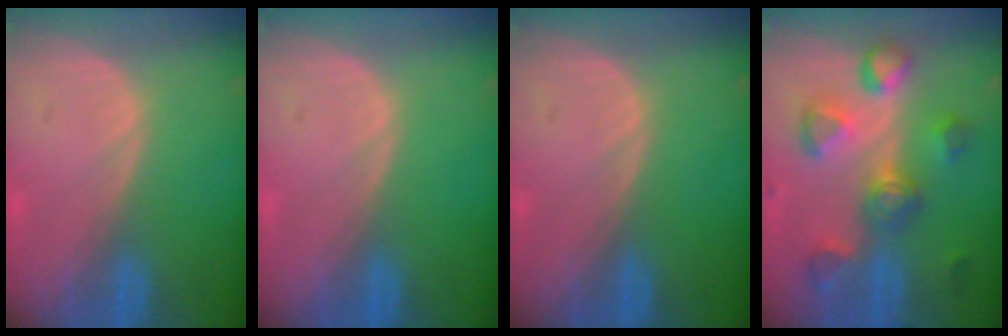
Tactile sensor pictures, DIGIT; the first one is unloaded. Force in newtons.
{"total": 0.0}
{"total": 0.0}
{"total": 8.4, "press": 8.4, "slide": 0.7}